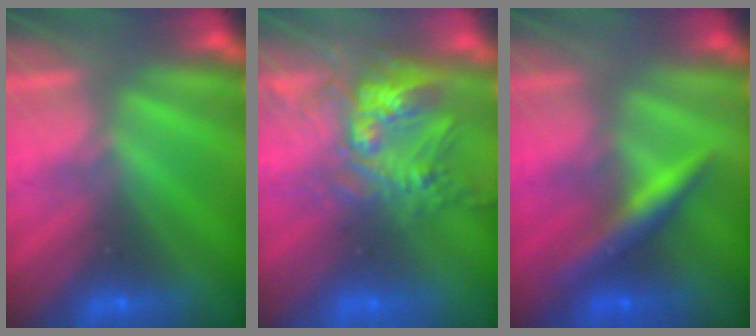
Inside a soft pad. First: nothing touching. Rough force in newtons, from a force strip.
{"total": 7.7}
{"total": 2.4}